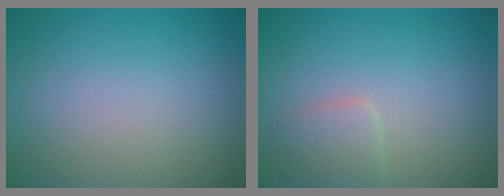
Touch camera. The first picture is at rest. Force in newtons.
{"total": 2.1, "press": 2.1, "slide": 0.1}